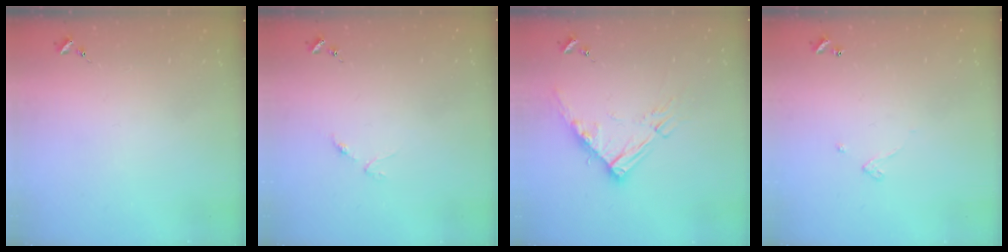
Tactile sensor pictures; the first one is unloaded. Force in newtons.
{"total": 3.1, "press": 3.0, "slide": 0.4}
{"total": 12.3, "press": 12.2, "slide": 1.3}
{"total": 2.6, "press": 2.6, "slide": 0.2}